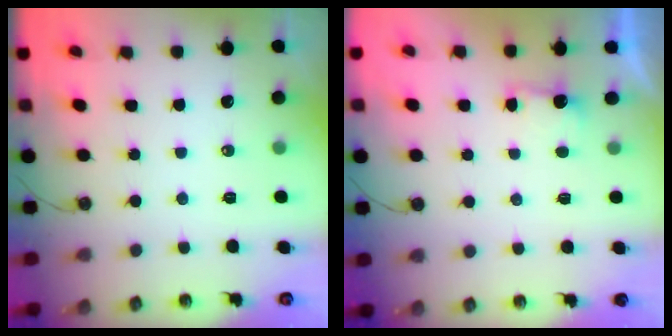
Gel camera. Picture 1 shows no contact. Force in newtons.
{"total": 1.6, "press": 1.4, "slide": 0.8}